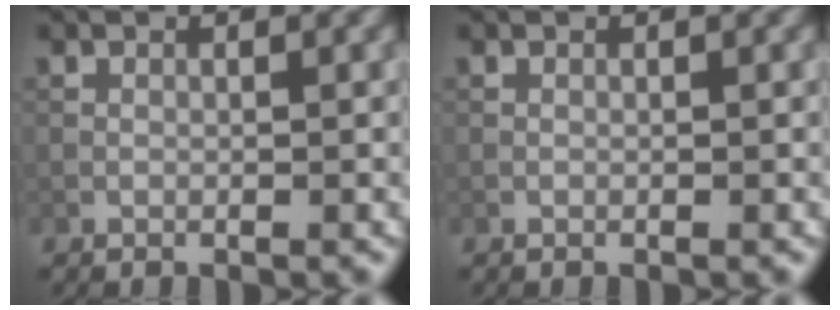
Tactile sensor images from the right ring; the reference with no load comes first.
{"total": 0.0}